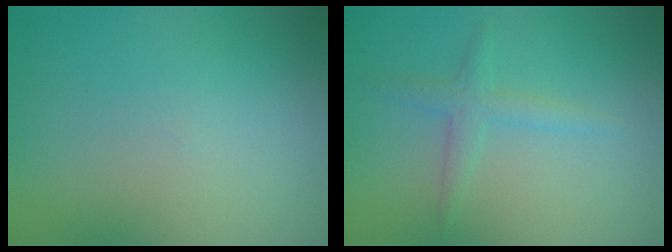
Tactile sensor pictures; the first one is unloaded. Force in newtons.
{"total": 1.8, "press": 1.8, "slide": 0.1}